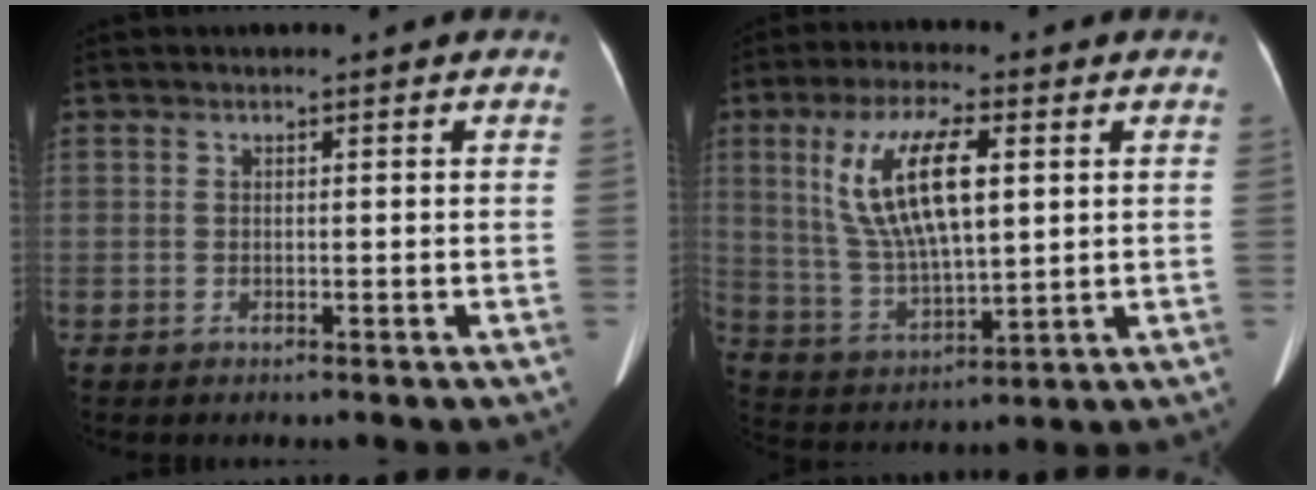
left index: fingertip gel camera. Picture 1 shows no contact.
{"total": 12.8, "force": [3.5, 3.6, 11.8], "torque": [-0.243, 0.002, 0.070]}